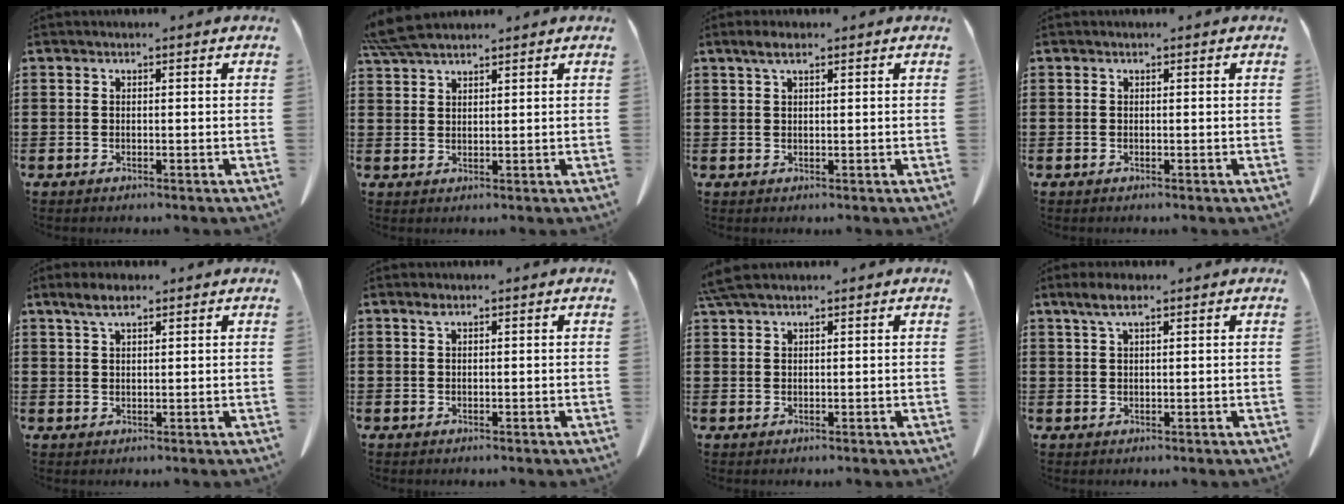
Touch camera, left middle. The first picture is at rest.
{"total": 4.9, "force": [4.3, 0.8, 2.3], "torque": [-0.058, -0.004, 0.082]}
{"total": 2.3, "force": [1.3, 0.6, 1.8], "torque": [-0.039, 0.002, 0.023]}
{"total": 0.0}
{"total": 3.4, "force": [2.2, 1.1, 2.4], "torque": [-0.052, 0.004, 0.042]}
{"total": 0.8, "force": [0.5, 0.3, 0.6], "torque": [-0.015, 0.002, 0.009]}
{"total": 2.7, "force": [2.2, 0.3, 1.7], "torque": [-0.038, 0.003, 0.042]}
{"total": 3.4, "force": [1.9, 0.9, 2.7], "torque": [-0.055, 0.003, 0.034]}